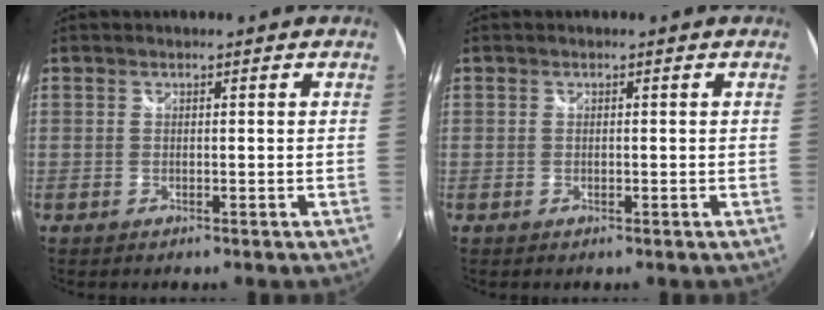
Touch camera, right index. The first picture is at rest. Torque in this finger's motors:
{"motor_torque": [-0.11, 0.00, -0.04, 0.00]}